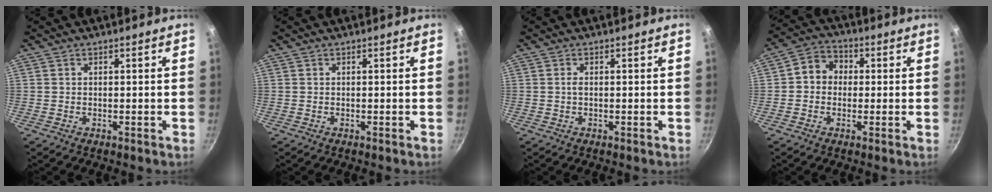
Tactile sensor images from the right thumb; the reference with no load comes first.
{"total": 0.0}
{"total": 0.8, "force": [0.0, 0.3, 0.7], "torque": [-0.015, 0.002, -0.002]}
{"total": 6.4, "force": [0.2, 5.6, 3.1], "torque": [-0.021, 0.016, -0.014]}